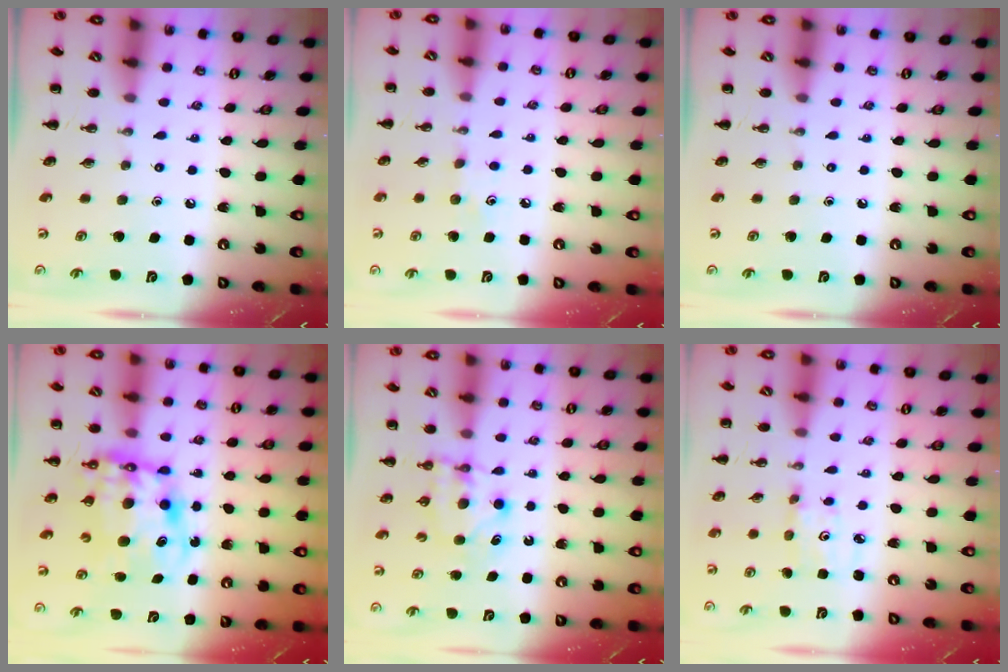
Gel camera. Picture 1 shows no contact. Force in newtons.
{"total": 6.3, "press": 6.0, "slide": 2.0}
{"total": 0.0}
{"total": 11.1, "press": 10.7, "slide": 3.0}
{"total": 6.3, "press": 6.1, "slide": 1.3}
{"total": 2.6, "press": 2.6, "slide": 0.3}